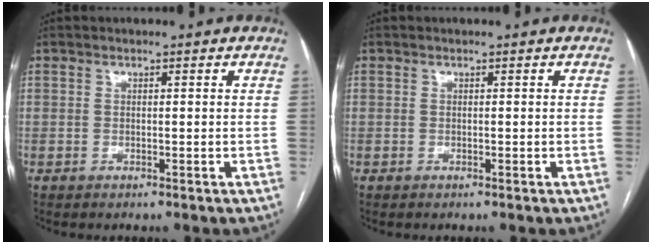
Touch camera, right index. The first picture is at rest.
{"total": 0.0}